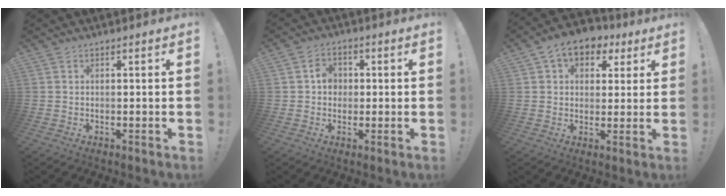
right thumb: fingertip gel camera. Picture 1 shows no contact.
{"total": 5.0, "force": [0.2, 4.4, 2.4], "torque": [-0.029, 0.006, -0.001]}
{"total": 8.9, "force": [4.5, 6.3, 4.4], "torque": [-0.060, -0.015, 0.086]}